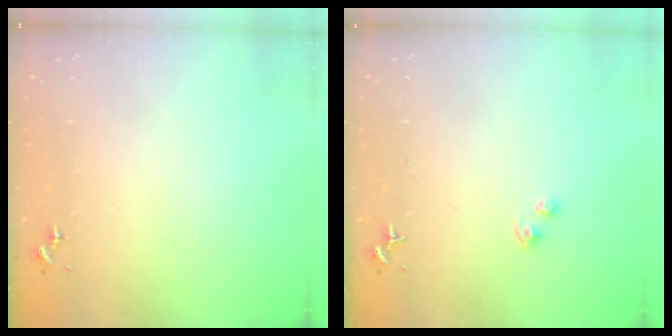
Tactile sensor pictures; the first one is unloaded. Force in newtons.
{"total": 1.6, "press": 1.5, "slide": 0.3}